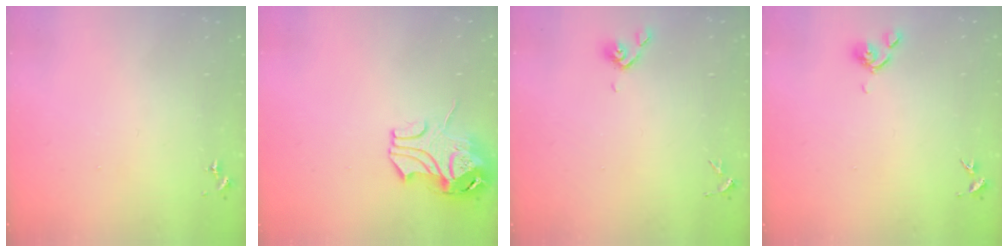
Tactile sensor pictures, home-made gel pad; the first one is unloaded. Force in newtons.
{"total": 10.8, "press": 10.7, "slide": 1.3}
{"total": 5.1, "press": 4.9, "slide": 1.2}
{"total": 6.4, "press": 6.2, "slide": 1.3}